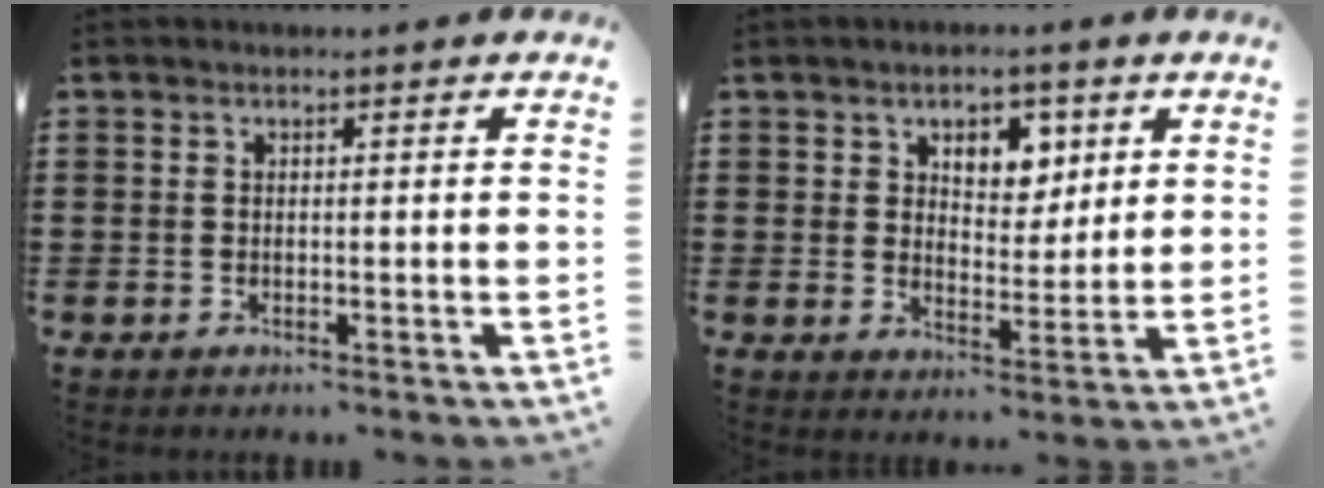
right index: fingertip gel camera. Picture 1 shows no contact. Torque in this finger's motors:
{"motor_torque": [0.16, -0.13, 0.41, 0.03]}